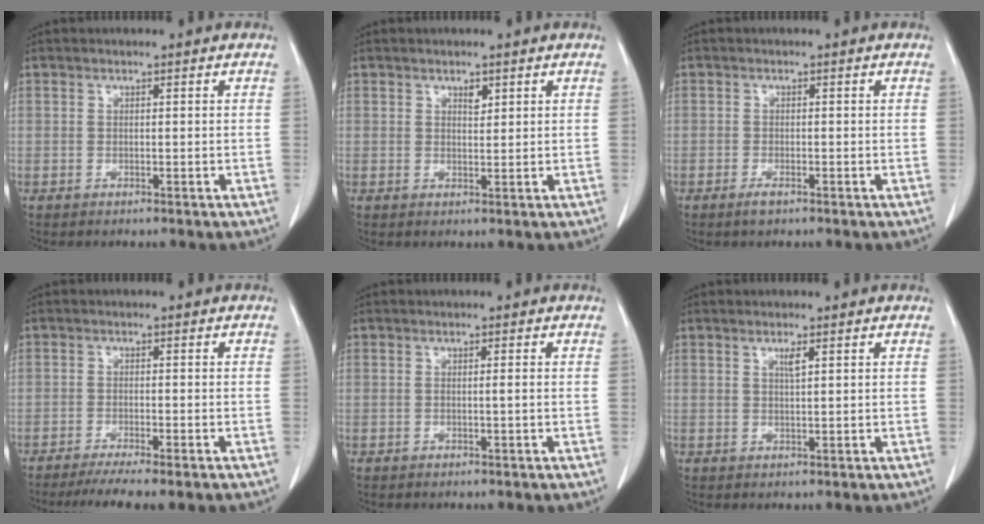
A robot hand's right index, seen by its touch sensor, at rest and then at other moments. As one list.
[{"total": 1.4, "force": [0.8, 0.6, 0.9], "torque": [-0.011, -0.004, 0.013]}, {"total": 1.4, "force": [-1.0, 0.3, 1.0], "torque": [-0.023, -0.003, -0.015]}, {"total": 7.3, "force": [-5.9, 0.3, 4.2], "torque": [-0.057, -0.013, -0.090]}, {"total": 0.7, "force": [-0.1, -0.2, 0.7], "torque": [-0.009, 0.000, -0.003]}, {"total": 1.4, "force": [0.7, 0.0, 1.2], "torque": [-0.024, -0.001, 0.012]}]